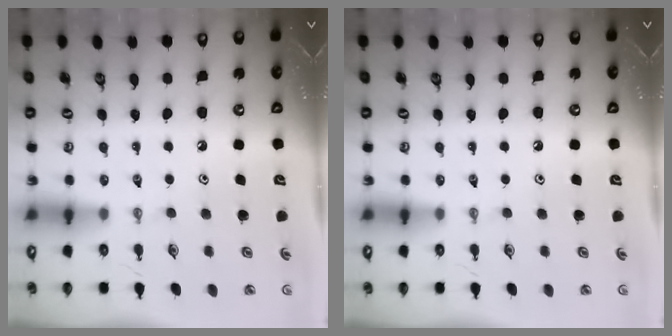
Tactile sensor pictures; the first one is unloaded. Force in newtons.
{"total": 0.0}